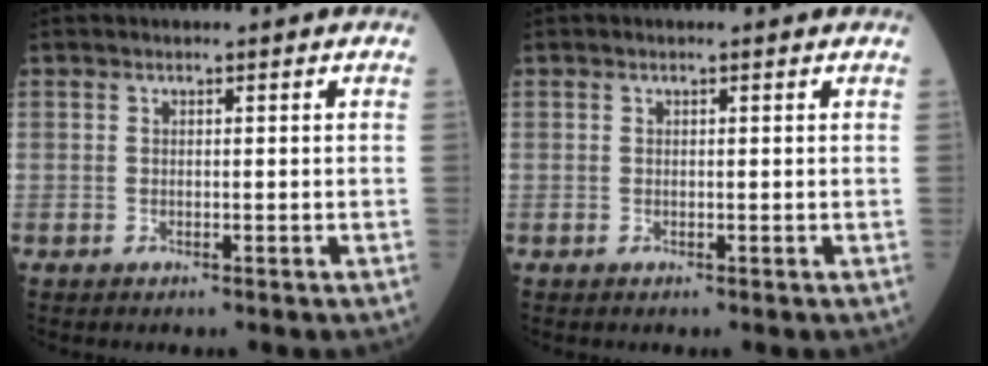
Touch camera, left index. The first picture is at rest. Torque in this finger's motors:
{"motor_torque": [0.03, -0.03, -0.07, 0.01]}